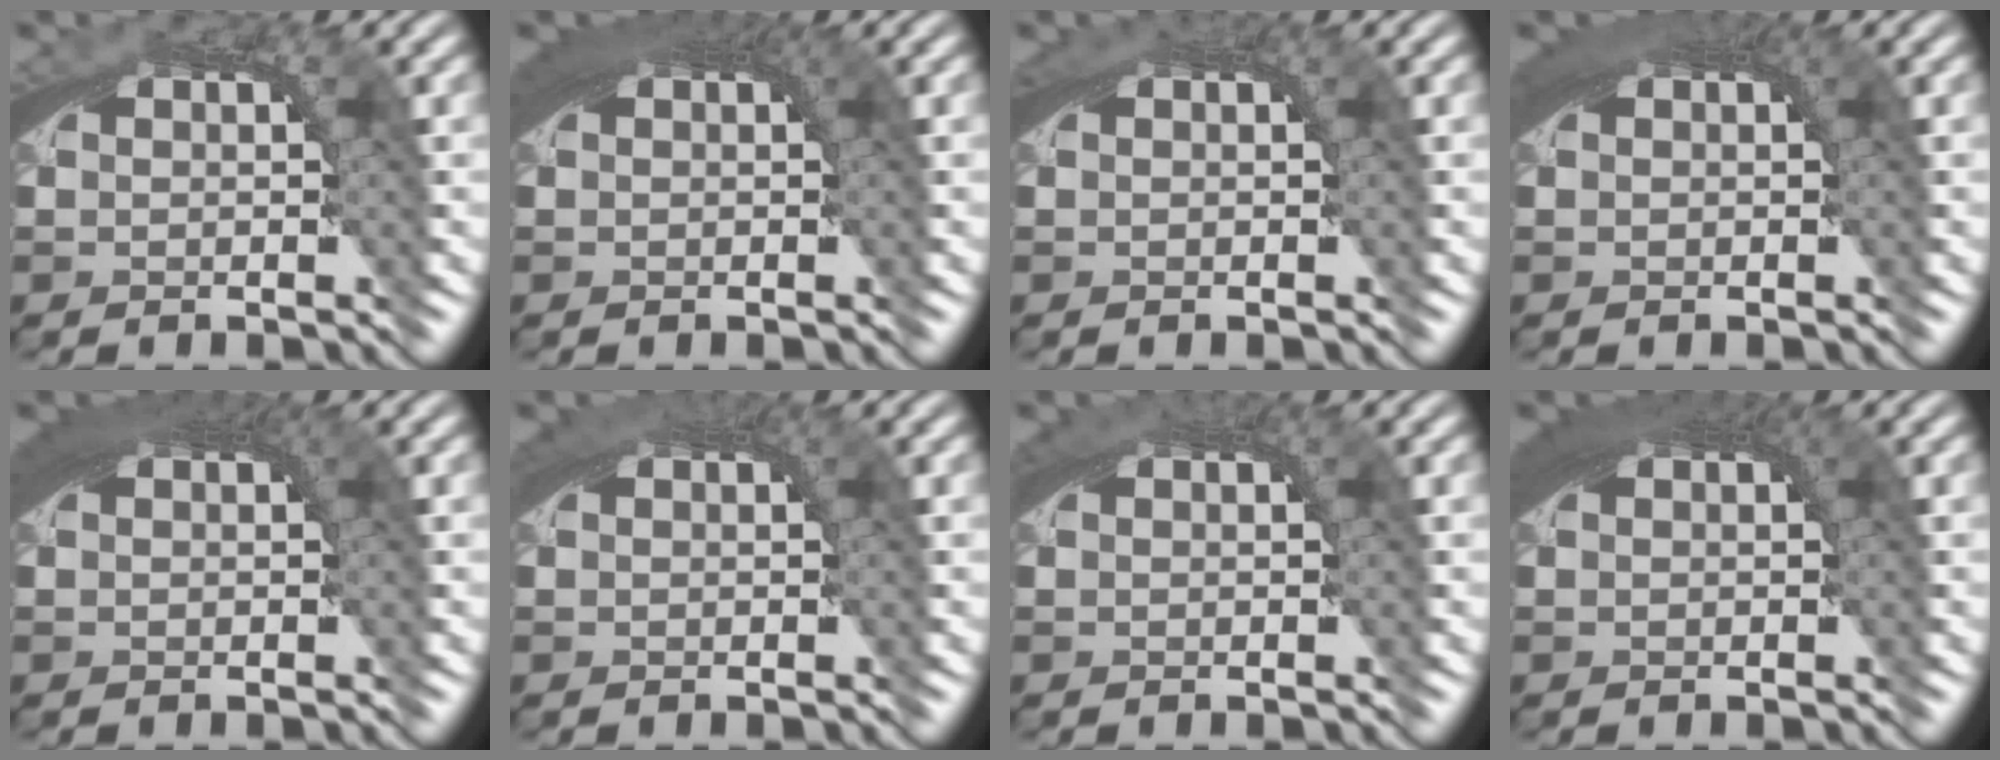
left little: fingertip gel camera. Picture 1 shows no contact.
{"total": 3.6, "force": [1.4, 1.0, 3.2], "torque": [-0.037, 0.014, 0.017]}
{"total": 1.4, "force": [0.6, 0.1, 1.2], "torque": [-0.019, 0.003, 0.011]}
{"total": 3.0, "force": [1.2, 0.7, 2.6], "torque": [-0.030, 0.009, 0.016]}
{"total": 3.9, "force": [1.5, 1.2, 3.5], "torque": [-0.041, 0.015, 0.018]}
{"total": 2.2, "force": [1.0, 0.4, 1.9], "torque": [-0.022, 0.007, 0.015]}
{"total": 1.8, "force": [0.8, 0.2, 1.6], "torque": [-0.021, 0.005, 0.014]}
{"total": 4.1, "force": [1.5, 1.2, 3.7], "torque": [-0.044, 0.016, 0.017]}